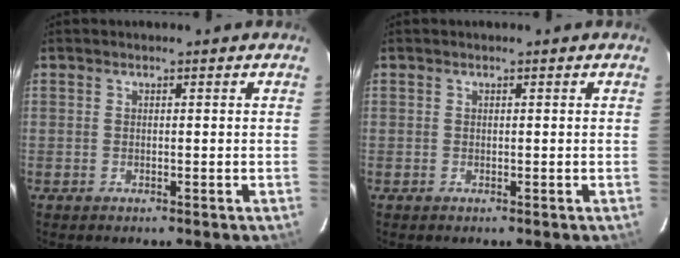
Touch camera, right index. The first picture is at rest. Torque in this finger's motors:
{"motor_torque": [0.04, 0.05, 0.02, 0.00]}